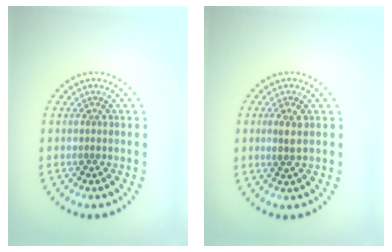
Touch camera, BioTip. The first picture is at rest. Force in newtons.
{"total": 1.7, "press": 1.6, "slide": 0.5}